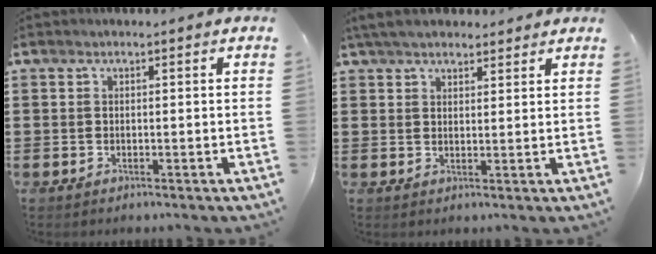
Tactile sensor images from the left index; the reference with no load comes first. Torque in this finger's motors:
{"motor_torque": [1.16, -0.98, 0.47, 0.21]}